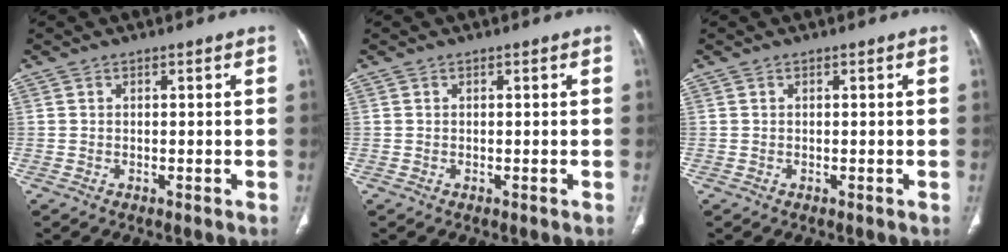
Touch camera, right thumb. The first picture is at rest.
{"total": 0.0}
{"total": 0.0}